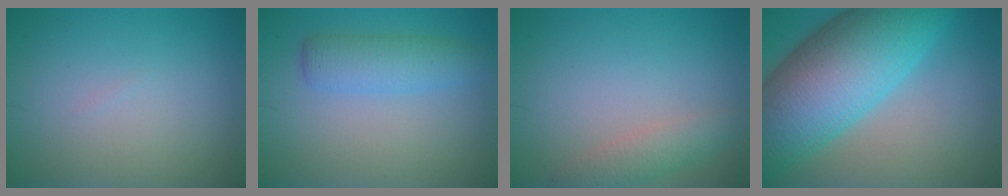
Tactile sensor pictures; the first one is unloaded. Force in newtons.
{"total": 3.4, "press": 3.4, "slide": 0.1}
{"total": 2.4, "press": 2.4, "slide": 0.2}
{"total": 15.0, "press": 15.0, "slide": 0.5}